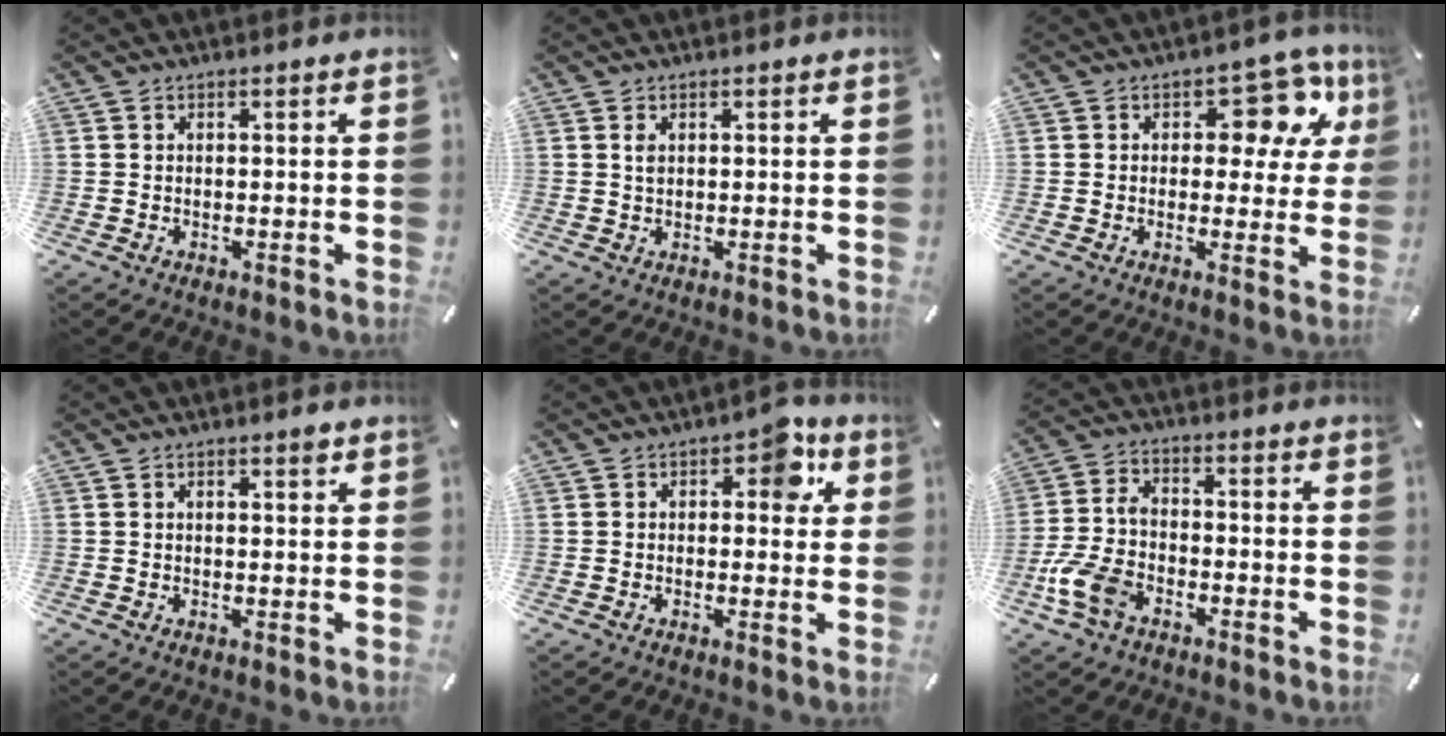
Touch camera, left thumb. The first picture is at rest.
{"total": 1.3, "force": [0.4, 0.7, 1.0], "torque": [-0.022, 0.003, 0.007]}
{"total": 13.0, "force": [5.5, 7.7, 9.0], "torque": [-0.111, -0.028, 0.095]}
{"total": 1.3, "force": [0.9, 0.4, 0.9], "torque": [-0.019, 0.000, 0.015]}
{"total": 6.6, "force": [2.4, 3.9, 4.7], "torque": [-0.046, -0.005, 0.029]}
{"total": 9.1, "force": [-4.1, 5.8, 5.7], "torque": [-0.127, 0.019, -0.076]}